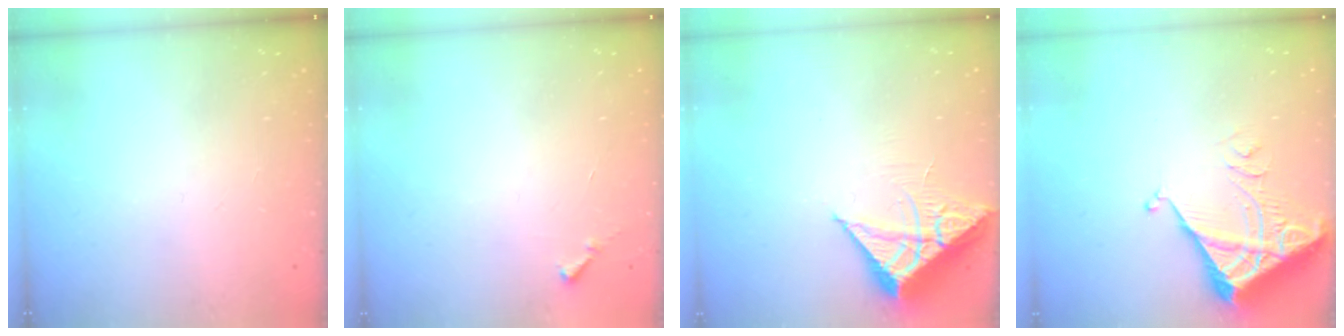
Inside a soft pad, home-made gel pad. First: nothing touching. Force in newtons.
{"total": 4.4, "press": 4.4, "slide": 0.3}
{"total": 7.7, "press": 7.7, "slide": 0.5}
{"total": 5.3, "press": 5.3, "slide": 0.7}